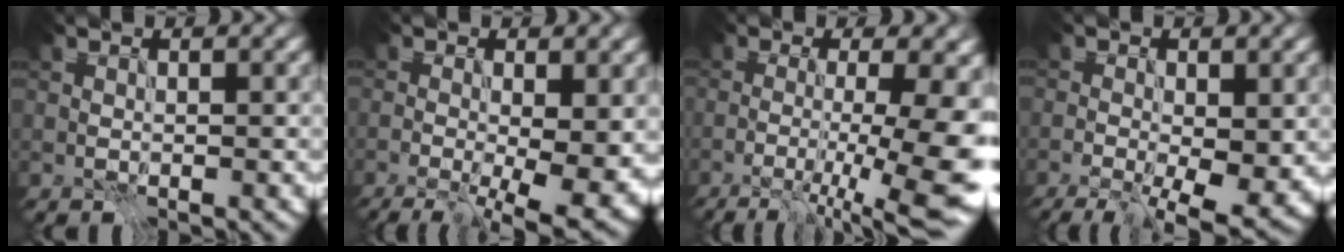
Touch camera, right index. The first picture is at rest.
{"total": 8.5, "force": [-1.0, 3.0, 7.9], "torque": [-0.086, -0.013, -0.007]}
{"total": 12.7, "force": [-1.6, 4.4, 11.8], "torque": [-0.093, 0.010, -0.026]}
{"total": 6.7, "force": [-1.6, 2.6, 5.9], "torque": [-0.086, -0.013, -0.021]}